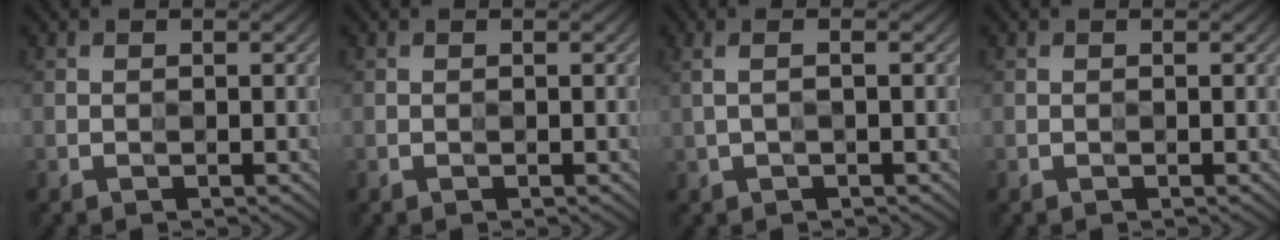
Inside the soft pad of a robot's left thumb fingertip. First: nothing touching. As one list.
[{"total": 0.0}, {"total": 2.2, "force": [0.2, 0.5, 2.1], "torque": [-0.039, 0.007, 0.000]}, {"total": 0.0}]